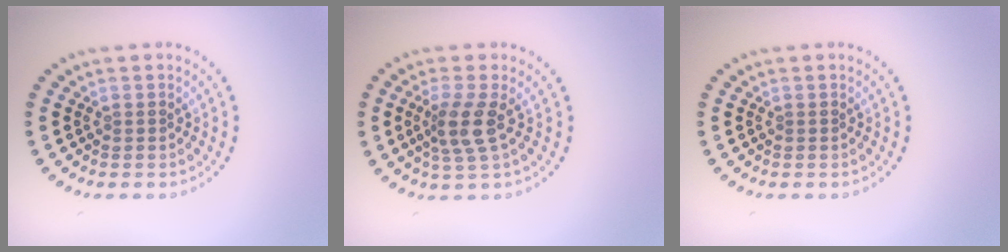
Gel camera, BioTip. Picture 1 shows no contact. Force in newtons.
{"total": 2.8, "press": 2.3, "slide": 1.7}
{"total": 0.0}